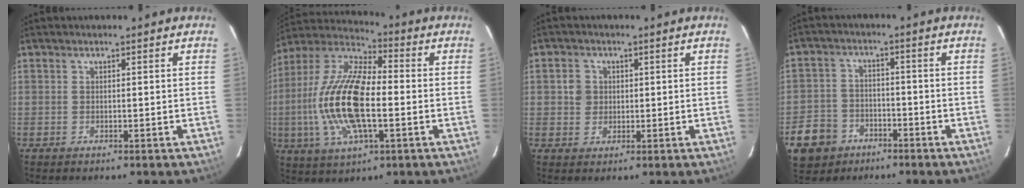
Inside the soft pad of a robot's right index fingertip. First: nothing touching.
{"total": 19.3, "force": [-2.5, 7.5, 17.6], "torque": [-0.361, 0.001, -0.055]}
{"total": 3.3, "force": [0.5, 3.2, 0.7], "torque": [-0.005, 0.015, 0.008]}
{"total": 9.8, "force": [-5.2, 7.8, 2.8], "torque": [-0.090, 0.018, -0.079]}